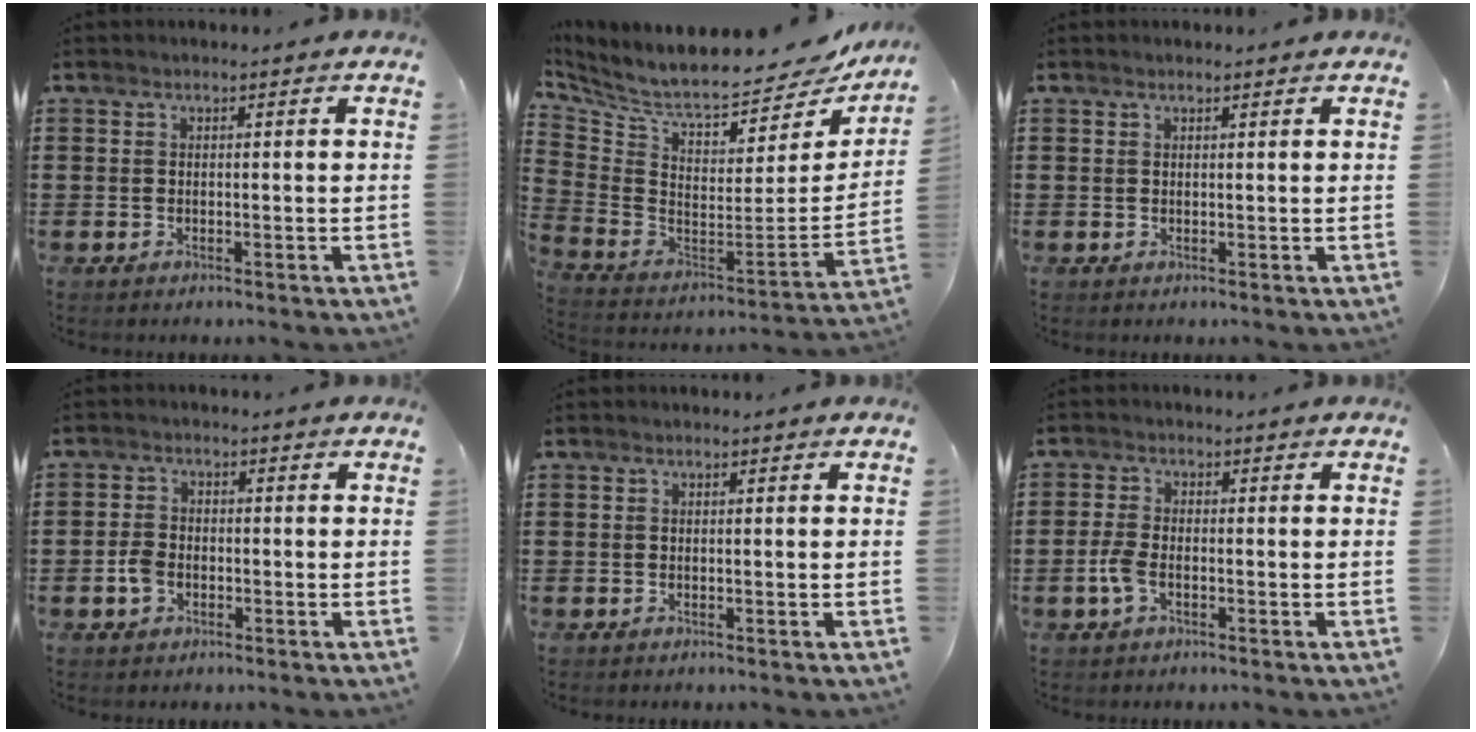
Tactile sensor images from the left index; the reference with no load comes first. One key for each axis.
{"total": 6.8, "fx": 5.9, "fy": 1.4, "fz": 3.1, "tx": -0.091, "ty": -0.059, "tz": 0.097}
{"total": 0.6, "fx": 0.6, "fy": 0.2, "fz": 0.2, "tx": -0.005, "ty": 0.000, "tz": 0.011}
{"total": 2.9, "fx": -0.9, "fy": 2.1, "fz": 1.9, "tx": -0.049, "ty": -0.003, "tz": -0.019}
{"total": 0.0}
{"total": 3.5, "fx": -1.1, "fy": 1.7, "fz": 2.9, "tx": -0.080, "ty": -0.007, "tz": -0.026}